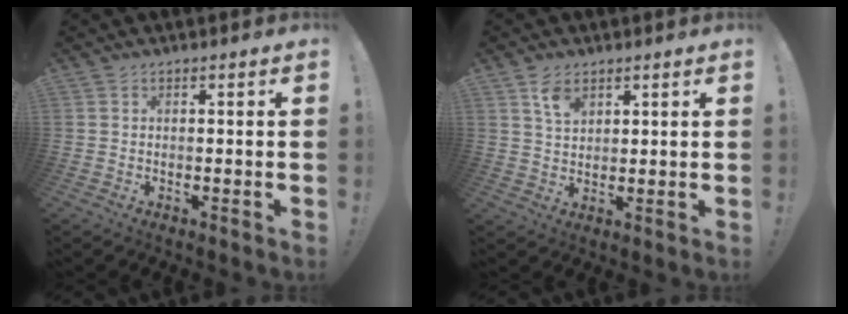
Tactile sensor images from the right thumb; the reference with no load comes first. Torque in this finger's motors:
{"motor_torque": [0.22, 1.45, -0.18, 0.17, 0.00]}